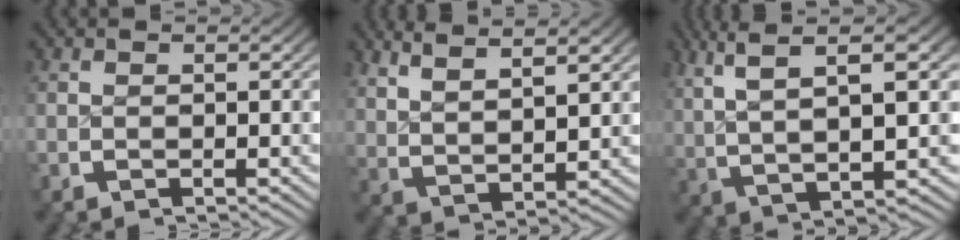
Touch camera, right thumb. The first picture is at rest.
{"total": 5.4, "force": [3.8, 2.0, 3.2], "torque": [-0.057, -0.002, 0.078]}
{"total": 9.8, "force": [3.8, 4.6, 7.8], "torque": [-0.141, 0.008, 0.062]}